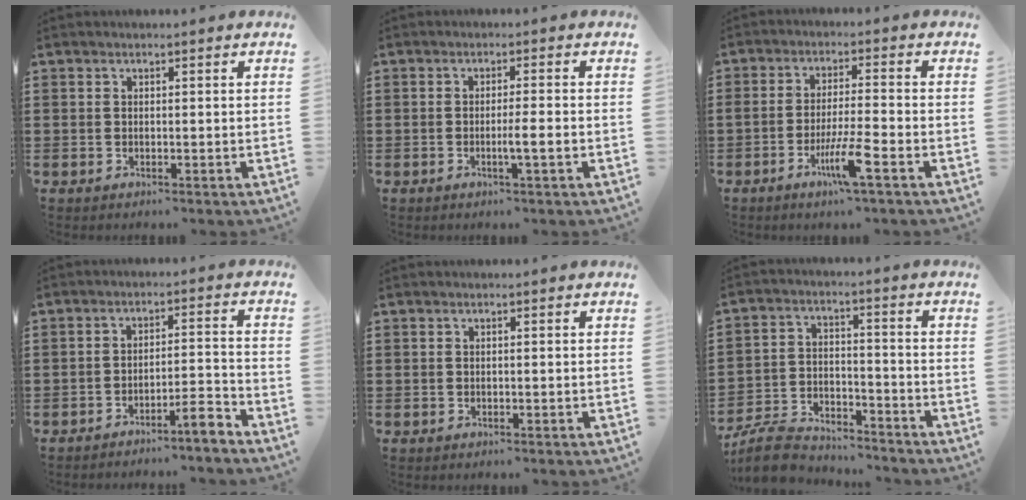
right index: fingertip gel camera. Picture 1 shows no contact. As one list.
[{"total": 2.7, "force": [-0.9, -0.2, 2.5], "torque": [-0.041, -0.006, -0.018]}, {"total": 6.7, "force": [-3.4, 0.2, 5.8], "torque": [-0.111, -0.013, -0.062]}, {"total": 4.8, "force": [-4.2, 0.1, 2.3], "torque": [-0.040, 0.000, -0.081]}, {"total": 0.0}, {"total": 7.3, "force": [-7.1, 1.5, 1.4], "torque": [-0.042, 0.014, -0.142]}]